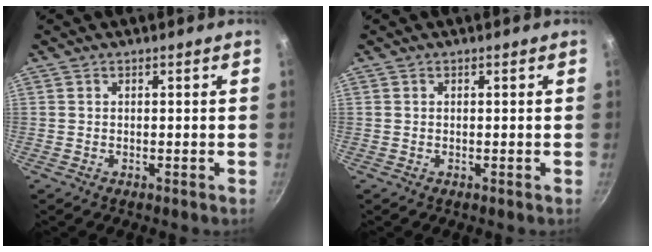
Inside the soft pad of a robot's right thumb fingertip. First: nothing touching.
{"total": 0.0}